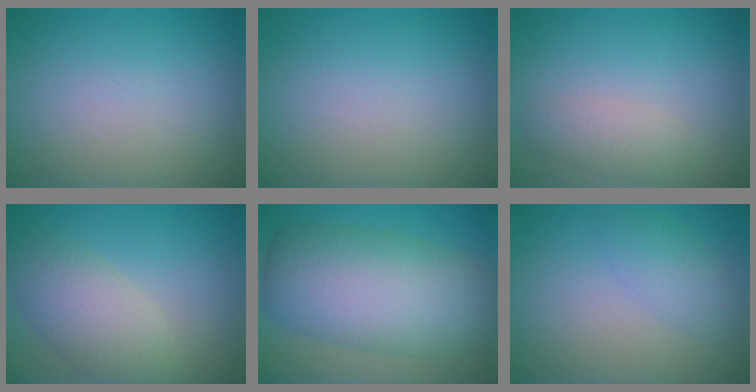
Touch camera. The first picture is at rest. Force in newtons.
{"total": 0.0}
{"total": 1.9, "press": 1.9, "slide": 0.0}
{"total": 5.0, "press": 5.0, "slide": 0.4}
{"total": 10.5, "press": 10.5, "slide": 0.2}
{"total": 2.1, "press": 2.1, "slide": 0.1}